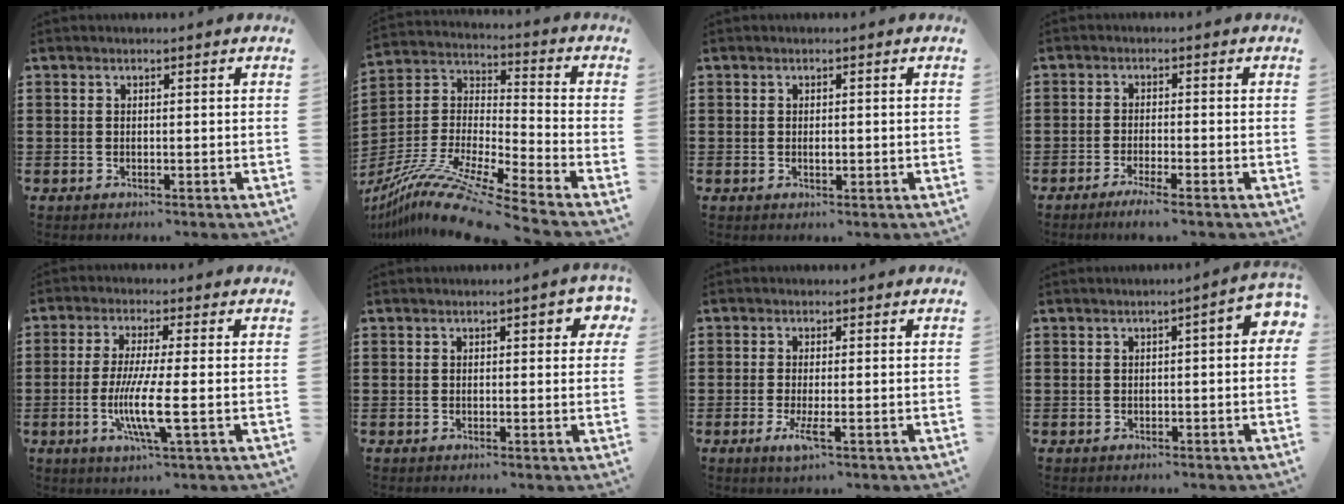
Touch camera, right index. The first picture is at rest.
{"total": 12.8, "force": [-11.2, 0.2, 6.3], "torque": [-0.130, 0.003, -0.222]}
{"total": 1.1, "force": [-0.1, 0.4, 1.0], "torque": [-0.020, 0.000, -0.001]}
{"total": 2.5, "force": [-1.9, -0.3, 1.5], "torque": [-0.032, -0.006, -0.037]}
{"total": 8.0, "force": [-1.7, 0.5, 7.8], "torque": [-0.155, -0.015, -0.036]}
{"total": 1.9, "force": [0.4, 0.9, 1.6], "torque": [-0.018, 0.002, 0.001]}
{"total": 3.2, "force": [-1.1, 0.4, 3.0], "torque": [-0.070, -0.017, -0.024]}
{"total": 2.0, "force": [-0.2, 0.4, 1.9], "torque": [-0.035, 0.000, -0.005]}